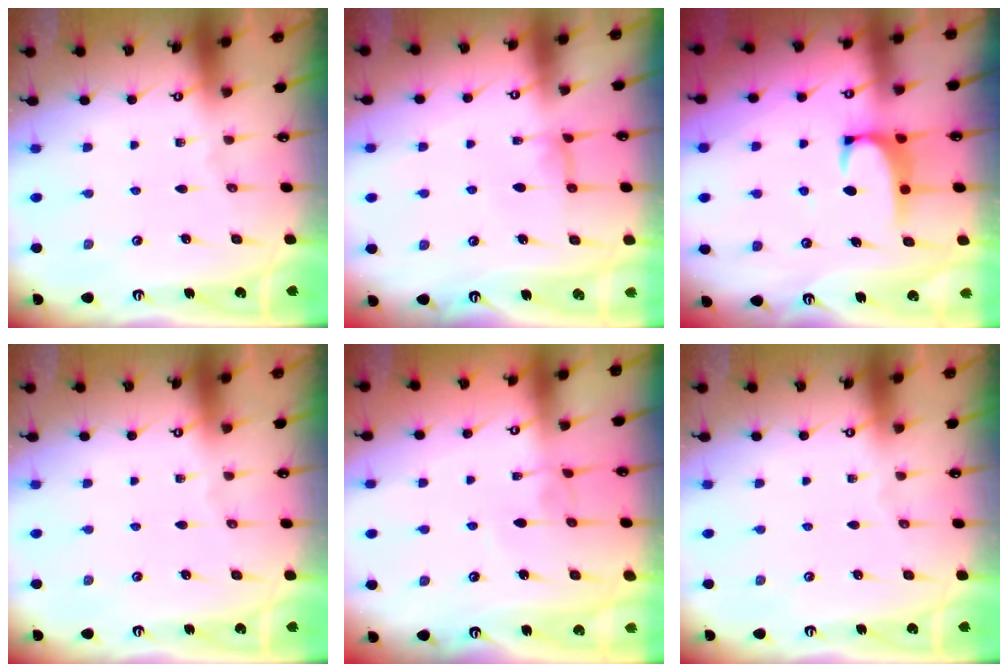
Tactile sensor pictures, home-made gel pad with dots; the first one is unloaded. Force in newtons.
{"total": 3.4, "press": 3.3, "slide": 0.6}
{"total": 1.9, "press": 1.9, "slide": 0.3}
{"total": 0.0}
{"total": 2.4, "press": 2.4, "slide": 0.2}
{"total": 0.0}